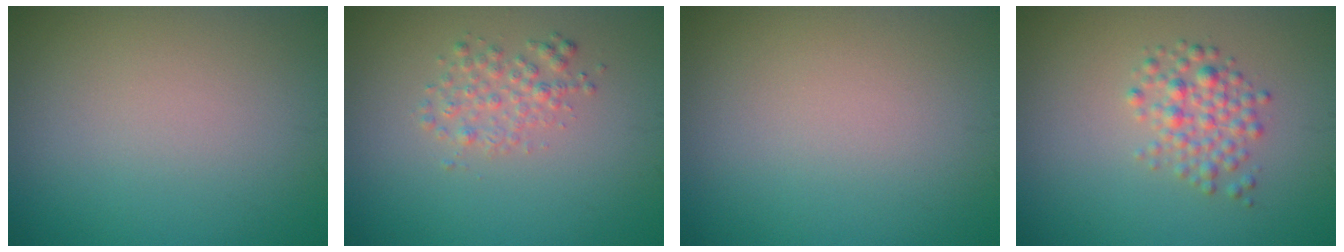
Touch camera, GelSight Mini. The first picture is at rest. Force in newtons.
{"total": 2.0, "press": 2.0, "slide": 0.1}
{"total": 0.0}
{"total": 2.6, "press": 2.6, "slide": 0.1}